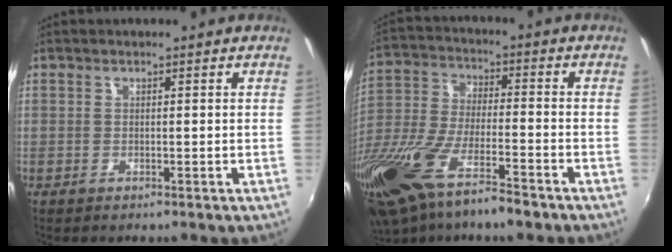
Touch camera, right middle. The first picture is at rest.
{"total": 23.8, "force": [-16.1, 7.3, 16.0], "torque": [-0.344, -0.060, -0.292]}